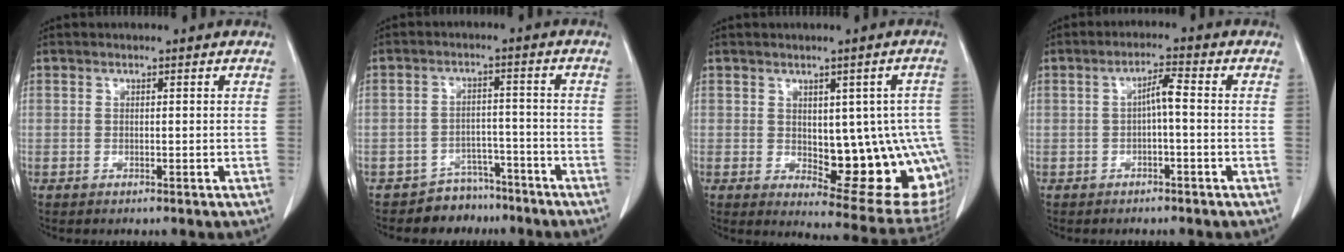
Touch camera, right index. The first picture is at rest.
{"total": 5.6, "force": [-4.7, 3.1, -0.4], "torque": [0.013, 0.024, -0.074]}
{"total": 15.8, "force": [-1.5, 6.2, 14.5], "torque": [-0.126, 0.007, 0.005]}
{"total": 3.1, "force": [-0.3, 0.3, 3.1], "torque": [-0.053, 0.011, -0.004]}